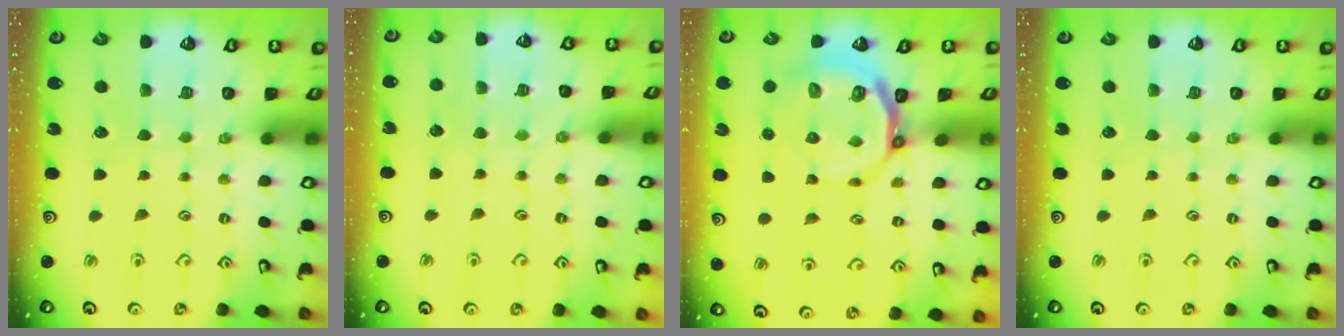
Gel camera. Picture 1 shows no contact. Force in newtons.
{"total": 4.0, "press": 4.0, "slide": 0.2}
{"total": 8.0, "press": 7.3, "slide": 3.3}
{"total": 0.0}